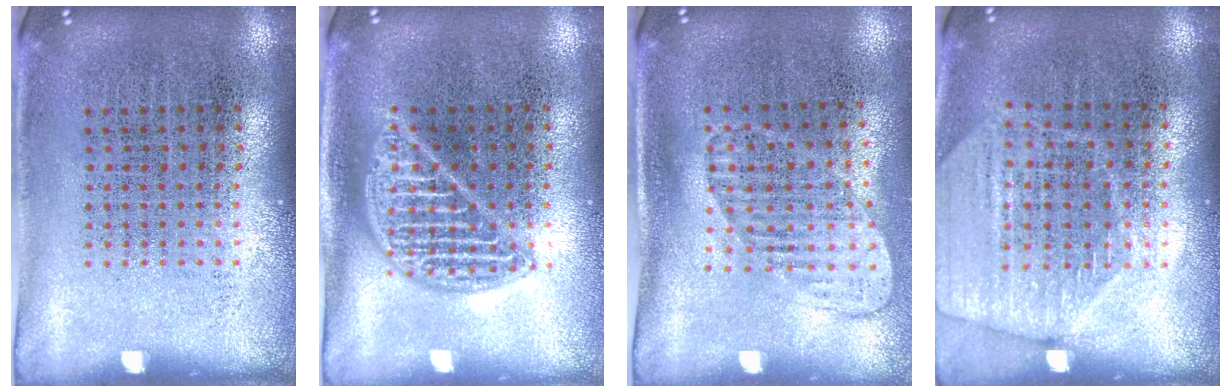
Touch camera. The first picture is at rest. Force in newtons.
{"total": 2.1, "press": 2.1, "slide": 0.2}
{"total": 1.4, "press": 1.1, "slide": 0.9}
{"total": 1.8, "press": 1.6, "slide": 0.7}